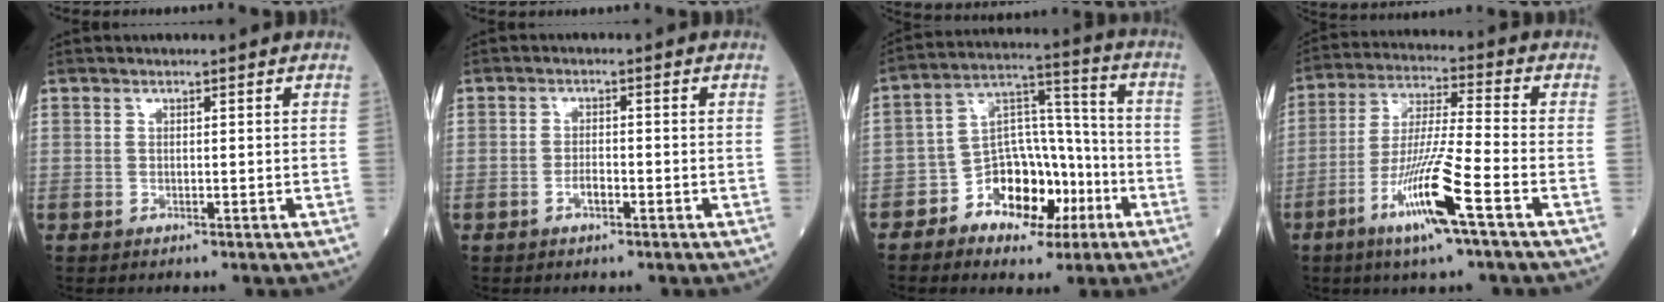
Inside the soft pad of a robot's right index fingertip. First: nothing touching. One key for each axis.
{"total": 1.9, "fx": -1.1, "fy": 0.6, "fz": 1.4, "tx": -0.022, "ty": 0.003, "tz": -0.021}
{"total": 11.8, "fx": -5.6, "fy": 7.5, "fz": 7.3, "tx": -0.125, "ty": 0.033, "tz": -0.088}
{"total": 12.3, "fx": -6.0, "fy": -0.3, "fz": 10.8, "tx": -0.210, "ty": -0.016, "tz": -0.116}